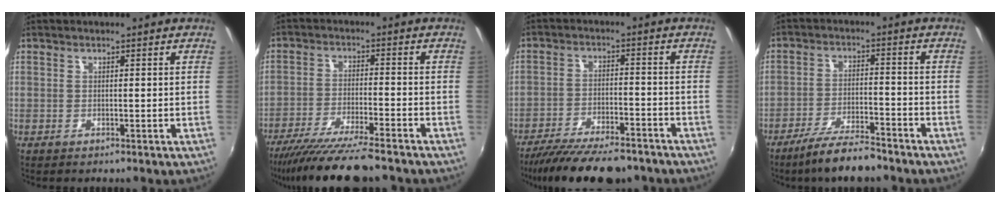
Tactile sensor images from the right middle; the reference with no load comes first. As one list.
[{"total": 14.2, "force": [-12.1, 0.8, 7.4], "torque": [-0.154, -0.034, -0.203]}, {"total": 16.3, "force": [-13.6, 4.2, 8.0], "torque": [-0.161, -0.033, -0.209]}, {"total": 9.4, "force": [-7.9, 1.6, 4.9], "torque": [-0.110, -0.012, -0.135]}]